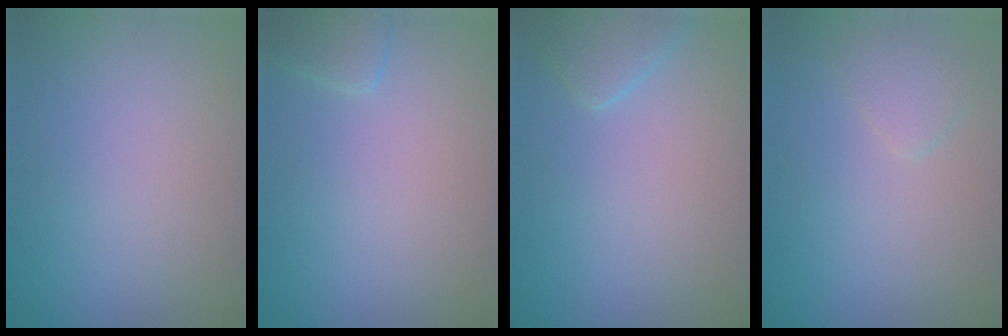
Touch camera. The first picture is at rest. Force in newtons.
{"total": 1.7, "press": 1.7, "slide": 0.2}
{"total": 2.2, "press": 2.2, "slide": 0.1}
{"total": 1.5, "press": 1.5, "slide": 0.1}